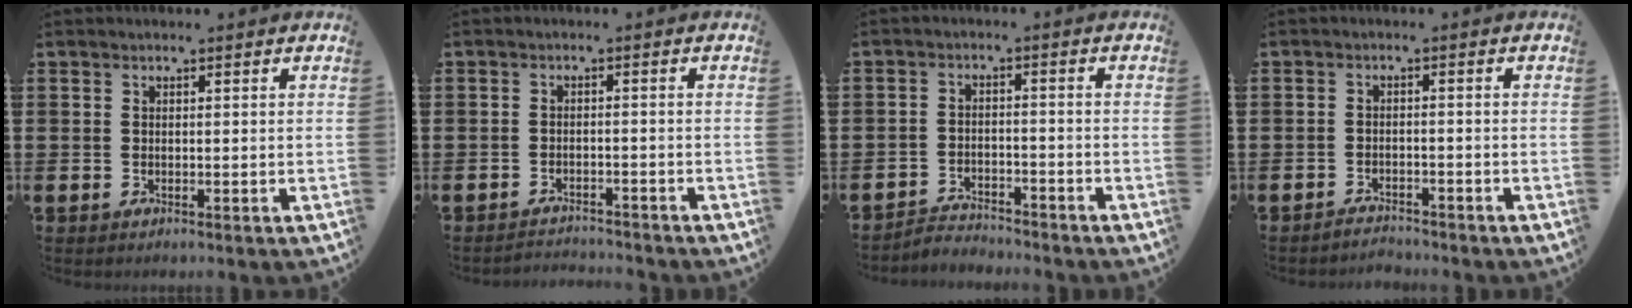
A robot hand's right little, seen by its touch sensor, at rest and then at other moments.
{"total": 1.8, "force": [-1.8, -0.1, -0.2], "torque": [-0.002, 0.003, -0.040]}
{"total": 2.8, "force": [-2.7, 0.3, -0.2], "torque": [-0.005, 0.003, -0.061]}
{"total": 2.0, "force": [-1.9, 0.0, -0.2], "torque": [-0.003, 0.005, -0.044]}